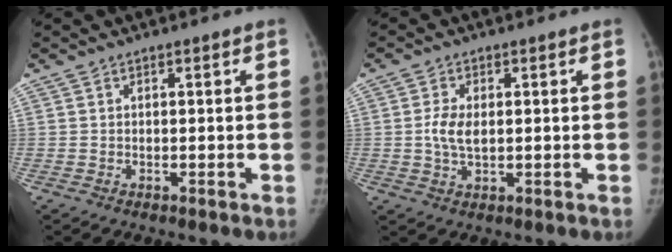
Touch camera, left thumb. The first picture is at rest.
{"total": 4.6, "force": [0.2, 2.5, 3.8], "torque": [-0.079, 0.001, 0.006]}